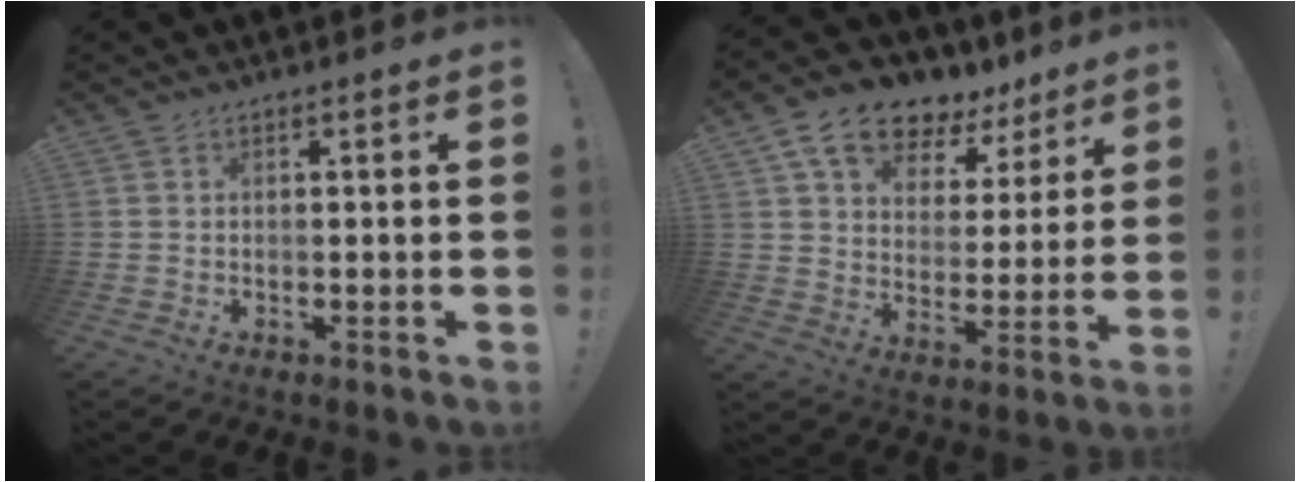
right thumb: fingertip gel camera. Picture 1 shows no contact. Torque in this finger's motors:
{"motor_torque": [0.46, 2.63, 0.55, 0.24, 0.03]}